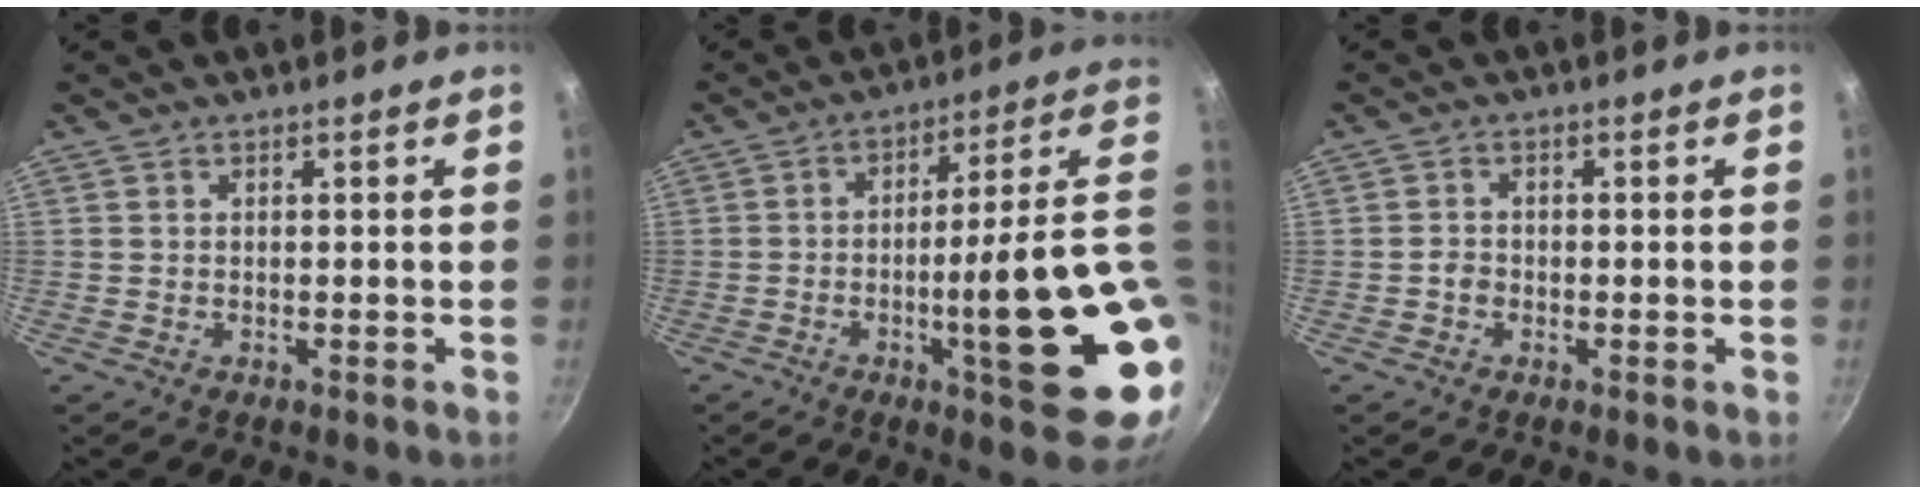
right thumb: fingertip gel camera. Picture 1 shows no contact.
{"total": 21.0, "force": [-3.0, 3.6, 20.5], "torque": [-0.270, 0.013, -0.039]}
{"total": 1.5, "force": [-0.6, 1.1, 0.7], "torque": [-0.011, 0.009, -0.014]}